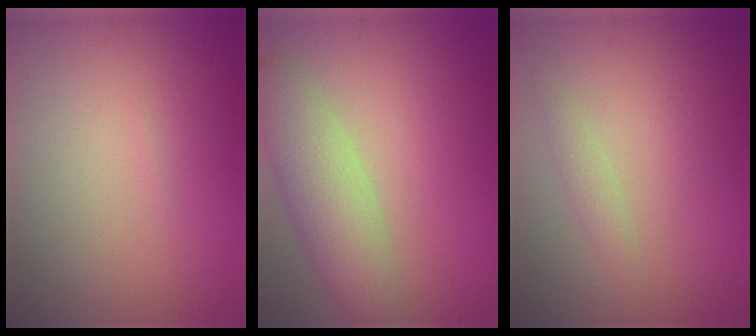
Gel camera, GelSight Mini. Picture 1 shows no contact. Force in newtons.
{"total": 5.2, "press": 5.2, "slide": 0.2}
{"total": 1.2, "press": 1.2, "slide": 0.1}